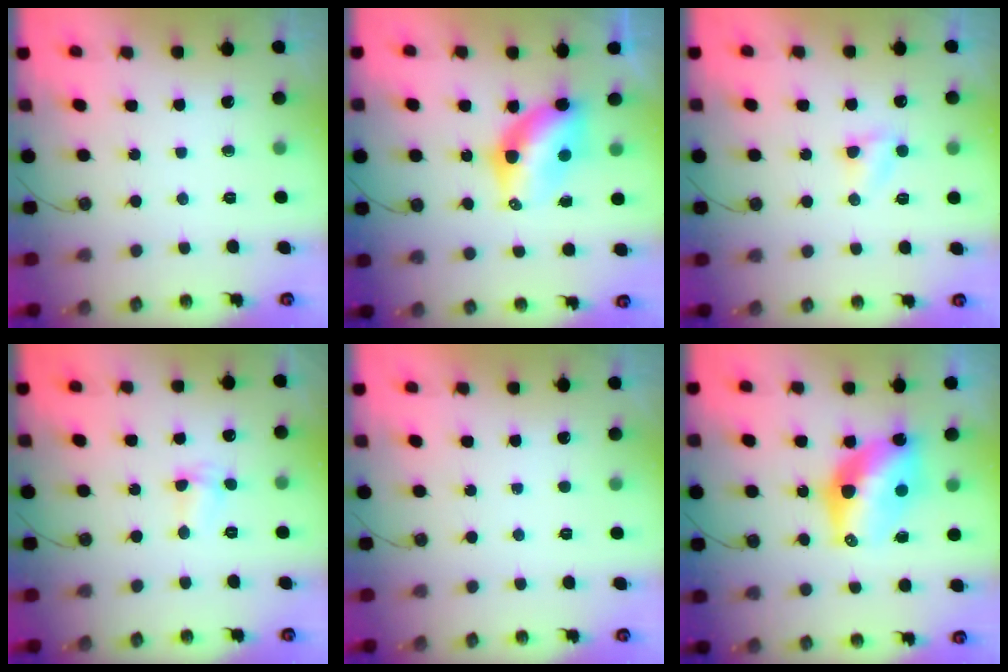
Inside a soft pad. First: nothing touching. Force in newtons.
{"total": 7.7, "press": 7.7, "slide": 0.6}
{"total": 4.5, "press": 4.4, "slide": 0.6}
{"total": 1.9, "press": 1.8, "slide": 0.5}
{"total": 0.0}
{"total": 13.0, "press": 13.0, "slide": 1.1}